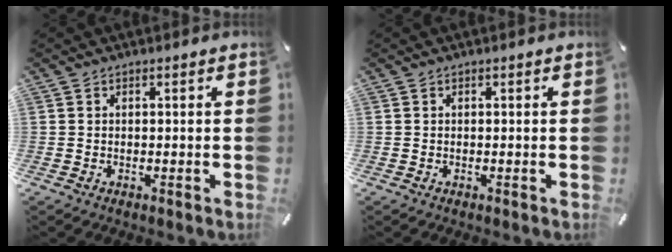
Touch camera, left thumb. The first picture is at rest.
{"total": 0.0}